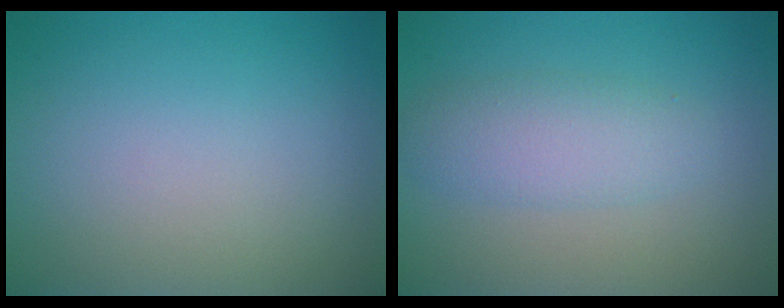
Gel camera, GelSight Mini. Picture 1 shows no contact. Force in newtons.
{"total": 3.2, "press": 3.2, "slide": 0.1}